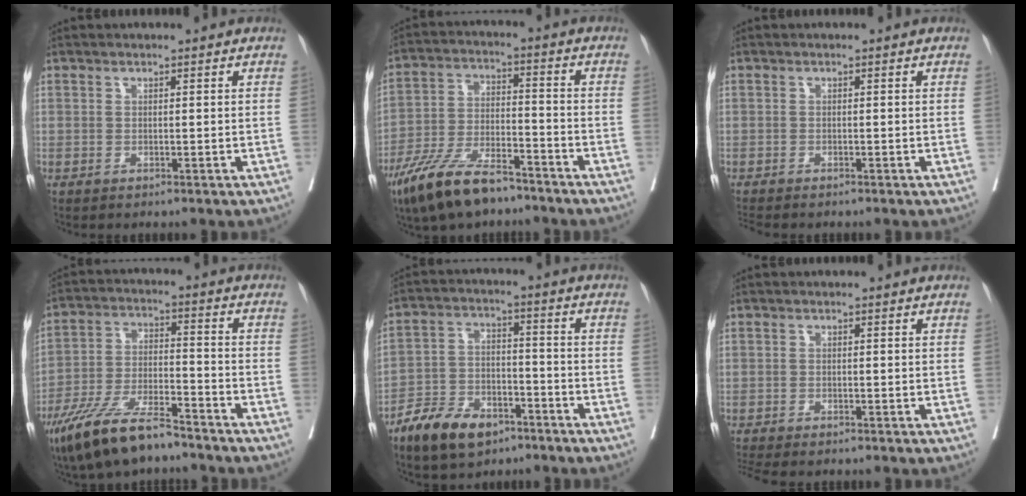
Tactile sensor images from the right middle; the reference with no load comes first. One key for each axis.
{"total": 12.6, "fx": -9.4, "fy": 3.6, "fz": 7.4, "tx": -0.146, "ty": -0.016, "tz": -0.176}
{"total": 3.3, "fx": -3.0, "fy": 0.5, "fz": 1.3, "tx": -0.018, "ty": -0.008, "tz": -0.048}
{"total": 13.0, "fx": -10.0, "fy": 2.8, "fz": 7.9, "tx": -0.149, "ty": -0.018, "tz": -0.184}
{"total": 10.5, "fx": -7.1, "fy": 5.2, "fz": 5.7, "tx": -0.108, "ty": -0.002, "tz": -0.127}
{"total": 5.1, "fx": -4.5, "fy": 0.7, "fz": 2.3, "tx": -0.031, "ty": -0.010, "tz": -0.074}